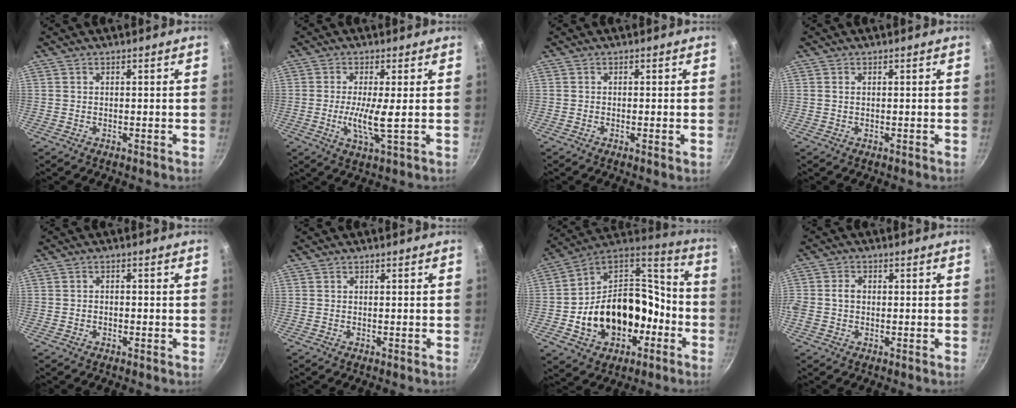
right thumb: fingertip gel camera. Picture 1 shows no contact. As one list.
[{"total": 6.1, "force": [-0.3, 0.7, 6.1], "torque": [-0.128, -0.012, -0.007]}, {"total": 0.9, "force": [-0.2, 0.1, 0.9], "torque": [-0.017, -0.002, -0.006]}, {"total": 0.5, "force": [0.1, 0.3, 0.4], "torque": [-0.008, 0.001, 0.002]}, {"total": 1.3, "force": [-0.6, 0.9, 0.7], "torque": [-0.014, 0.007, -0.012]}, {"total": 0.0}, {"total": 22.2, "force": [-6.0, 16.4, 13.8], "torque": [-0.206, 0.072, -0.083]}, {"total": 3.4, "force": [-0.2, 2.7, 2.2], "torque": [-0.039, 0.012, -0.009]}]